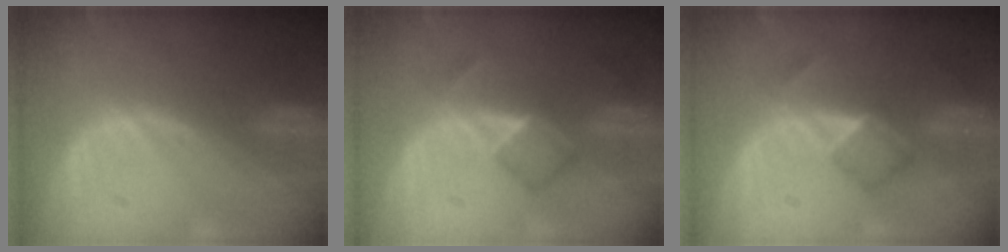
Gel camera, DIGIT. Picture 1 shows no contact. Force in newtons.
{"total": 5.1, "press": 4.4, "slide": 2.4}
{"total": 5.0, "press": 4.4, "slide": 2.4}